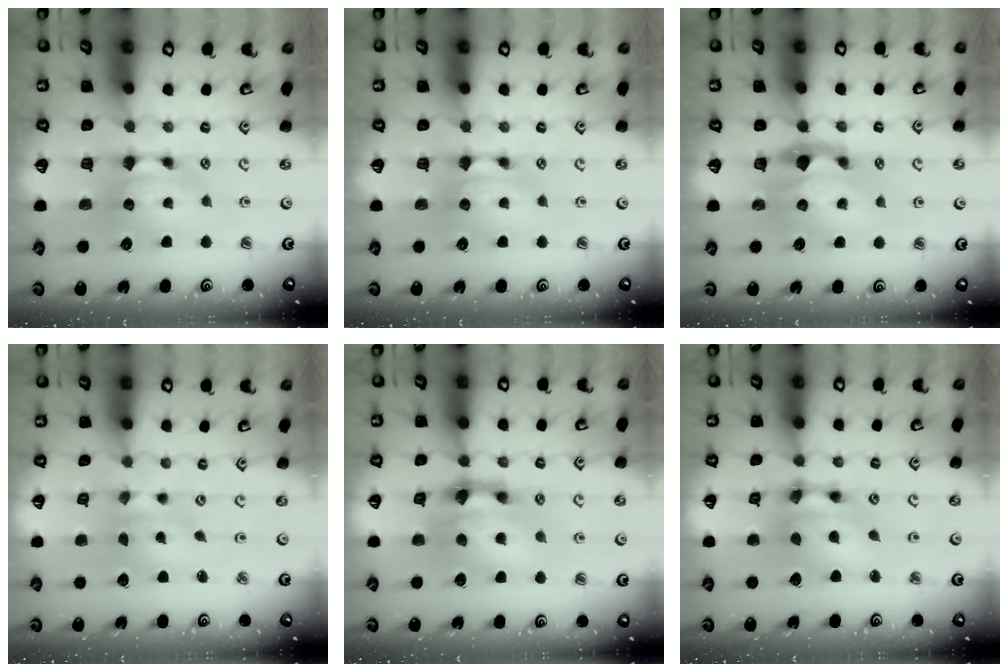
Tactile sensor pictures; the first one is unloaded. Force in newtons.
{"total": 0.0}
{"total": 2.2, "press": 1.8, "slide": 1.3}
{"total": 1.7, "press": 1.3, "slide": 1.0}
{"total": 4.3, "press": 3.8, "slide": 1.9}
{"total": 6.3, "press": 5.9, "slide": 2.2}